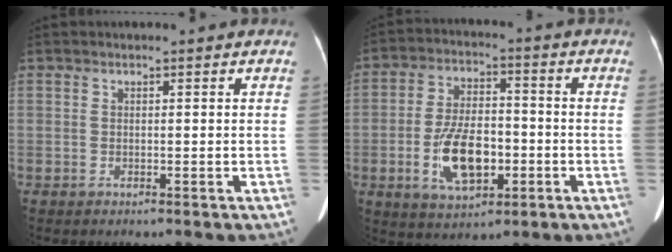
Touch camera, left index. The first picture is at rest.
{"total": 10.7, "force": [-3.1, 5.2, 8.8], "torque": [-0.176, 0.005, -0.049]}